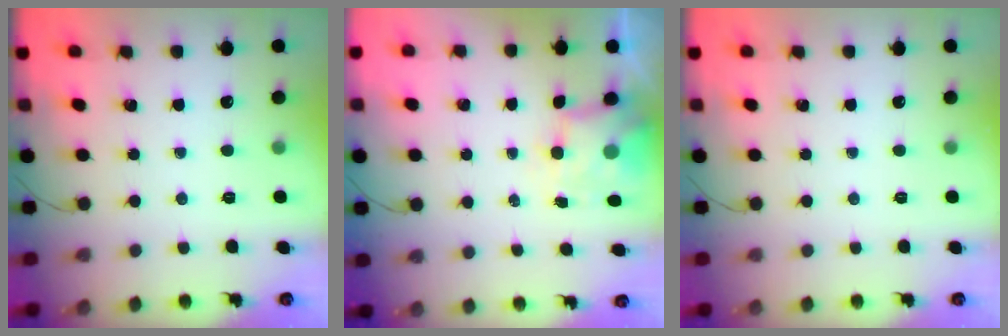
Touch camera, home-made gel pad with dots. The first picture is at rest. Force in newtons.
{"total": 5.1, "press": 5.0, "slide": 0.7}
{"total": 0.0}